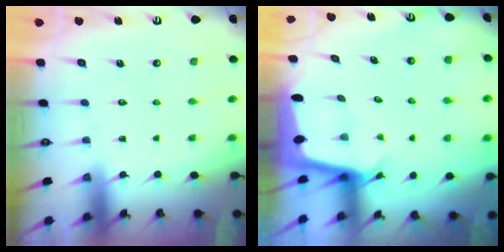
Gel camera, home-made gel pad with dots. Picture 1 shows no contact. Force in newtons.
{"total": 2.6, "press": 2.6, "slide": 0.2}